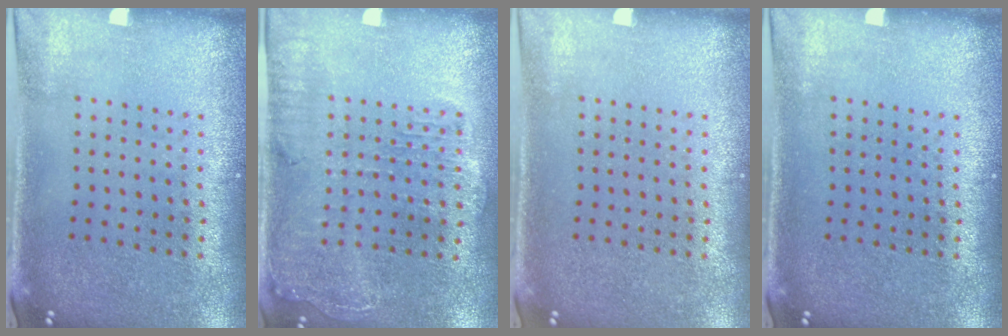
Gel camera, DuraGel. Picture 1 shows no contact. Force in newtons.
{"total": 1.7, "press": 1.6, "slide": 0.5}
{"total": 0.0}
{"total": 0.0}